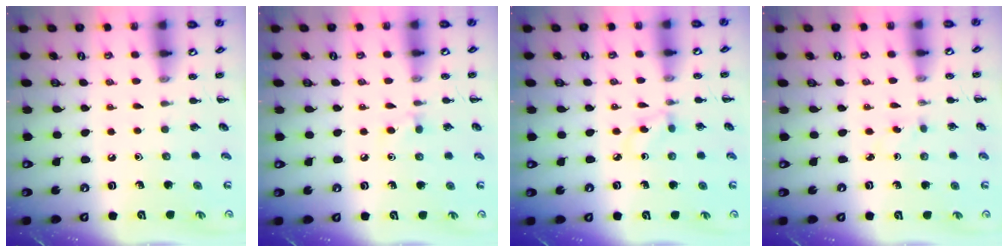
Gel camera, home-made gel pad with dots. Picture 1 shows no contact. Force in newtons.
{"total": 4.3, "press": 4.0, "slide": 1.5}
{"total": 2.8, "press": 2.6, "slide": 1.1}
{"total": 1.3, "press": 1.1, "slide": 0.7}